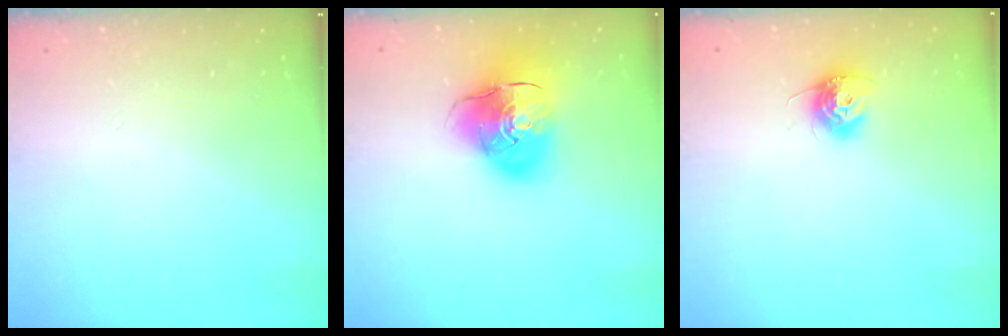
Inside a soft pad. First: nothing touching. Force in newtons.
{"total": 17.0, "press": 16.8, "slide": 2.6}
{"total": 9.5, "press": 9.5, "slide": 0.4}